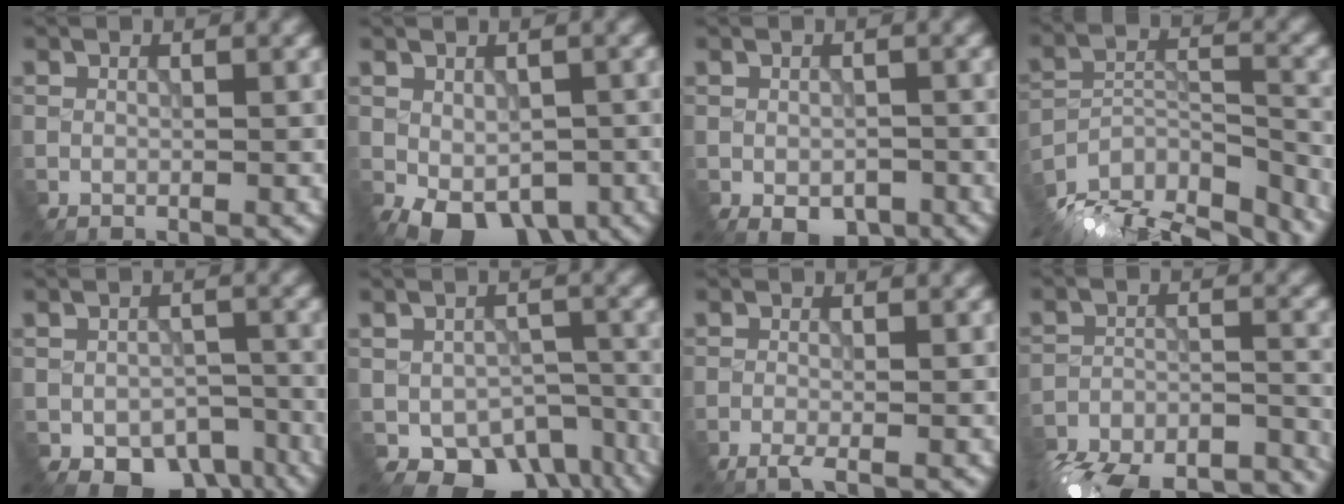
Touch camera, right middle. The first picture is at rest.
{"total": 6.8, "force": [-3.5, 4.0, 4.2], "torque": [-0.066, -0.025, -0.039]}
{"total": 3.2, "force": [-1.7, 2.0, 1.7], "torque": [-0.021, -0.018, -0.023]}
{"total": 15.0, "force": [-13.5, 4.8, 4.3], "torque": [-0.073, -0.003, -0.185]}
{"total": 6.3, "force": [-3.8, 3.8, 3.3], "torque": [-0.047, -0.033, -0.042]}
{"total": 7.2, "force": [-3.9, 4.7, 3.8], "torque": [-0.051, -0.035, -0.040]}
{"total": 1.7, "force": [-1.4, -0.2, 1.0], "torque": [-0.015, -0.002, -0.031]}
{"total": 19.4, "force": [-18.4, 5.1, 3.5], "torque": [-0.051, -0.031, -0.226]}